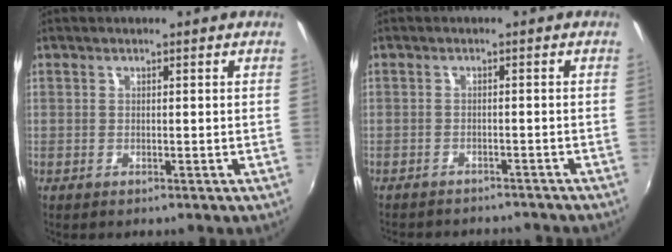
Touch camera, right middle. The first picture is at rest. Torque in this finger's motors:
{"motor_torque": [0.95, -1.19, 0.16, 0.06]}